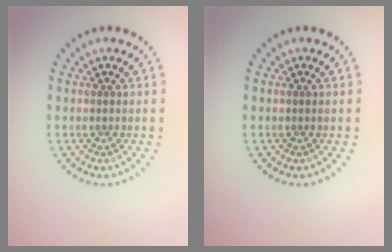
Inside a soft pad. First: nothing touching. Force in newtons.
{"total": 0.0}